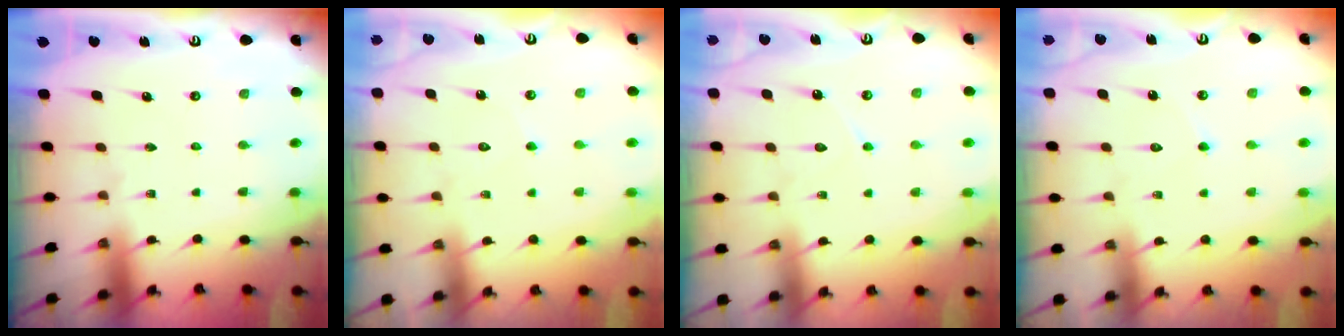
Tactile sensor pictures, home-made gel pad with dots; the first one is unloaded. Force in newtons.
{"total": 5.1, "press": 5.1, "slide": 0.5}
{"total": 5.3, "press": 5.2, "slide": 0.6}
{"total": 4.9, "press": 4.9, "slide": 0.4}